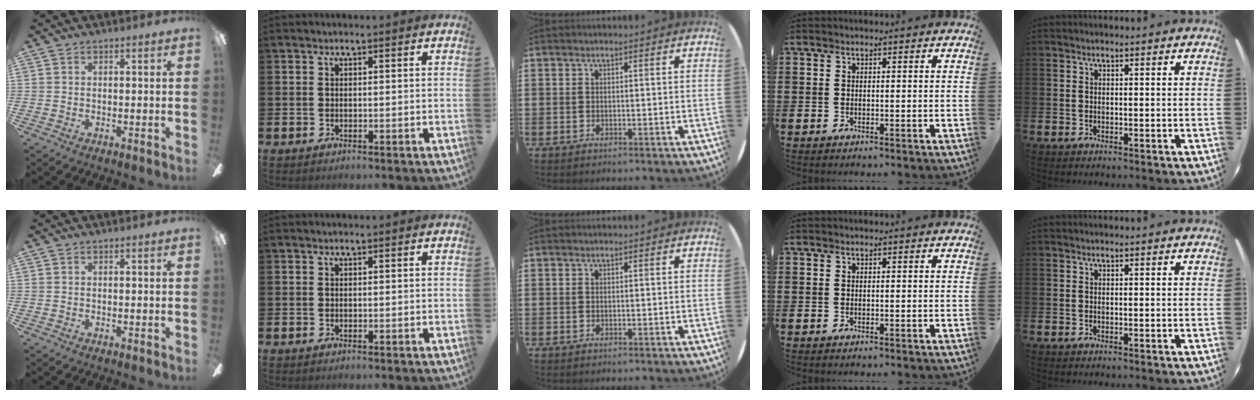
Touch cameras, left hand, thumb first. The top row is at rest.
{}